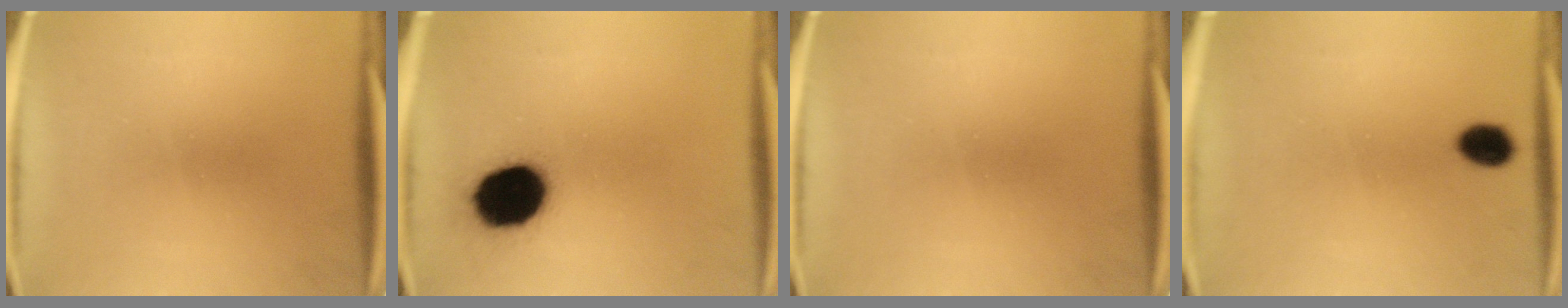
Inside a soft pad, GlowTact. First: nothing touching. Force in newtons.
{"total": 16.6}
{"total": 0.0}
{"total": 4.6}